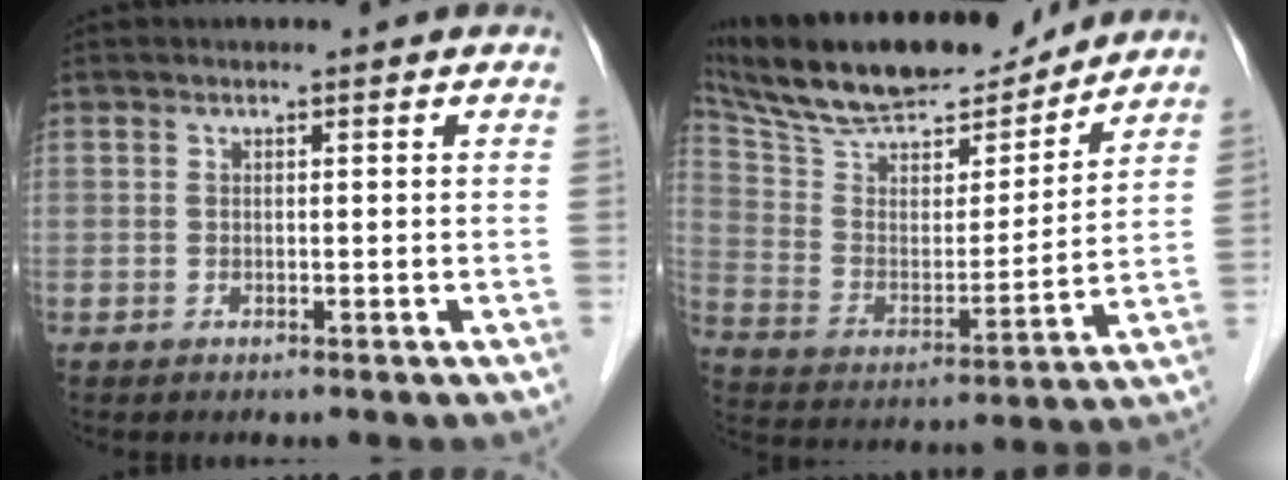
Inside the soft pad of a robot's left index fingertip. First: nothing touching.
{"total": 21.8, "force": [18.8, 5.2, 9.6], "torque": [-0.169, 0.014, 0.316]}